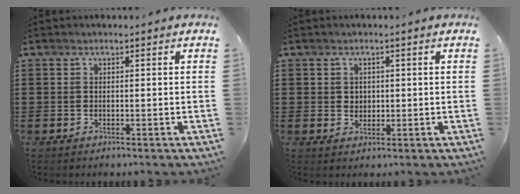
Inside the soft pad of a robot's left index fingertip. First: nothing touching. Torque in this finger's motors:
{"motor_torque": [0.24, 0.16, 0.13, 0.03]}